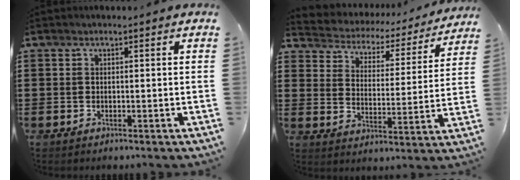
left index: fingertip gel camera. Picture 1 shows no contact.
{"total": 2.7, "force": [2.5, 0.9, 0.0], "torque": [-0.022, -0.023, 0.032]}